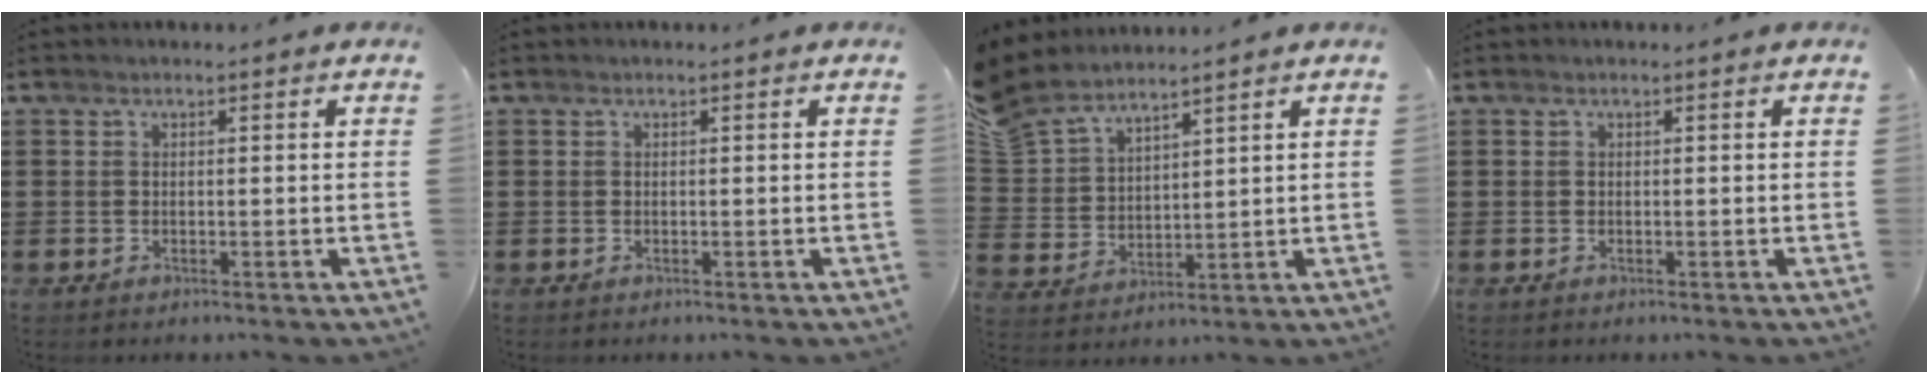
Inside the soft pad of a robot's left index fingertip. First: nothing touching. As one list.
[{"total": 0.0}, {"total": 6.4, "force": [5.7, 2.5, 1.5], "torque": [-0.060, -0.020, 0.106]}, {"total": 0.0}]